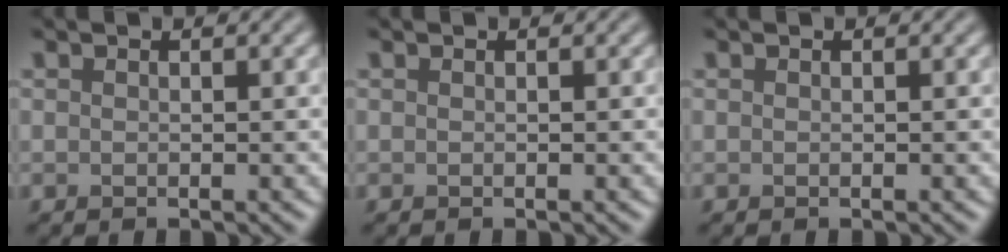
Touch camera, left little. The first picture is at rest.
{"total": 0.0}
{"total": 0.0}